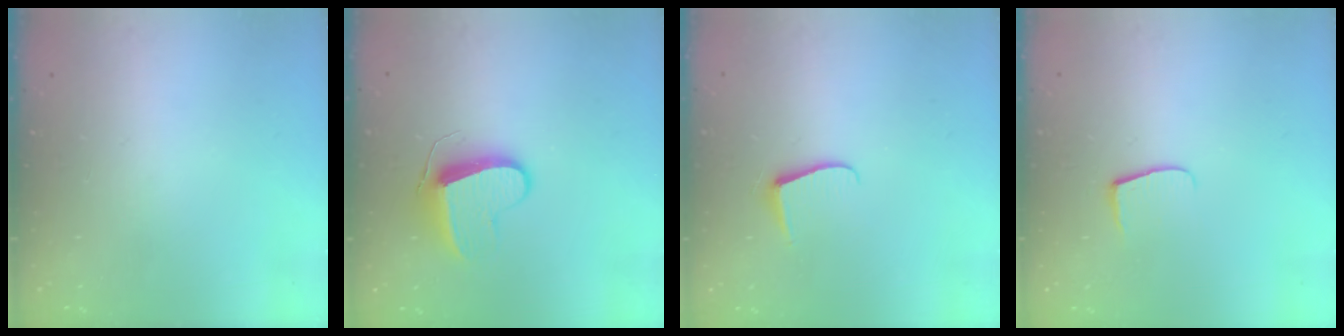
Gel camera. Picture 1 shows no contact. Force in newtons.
{"total": 9.1, "press": 9.1, "slide": 0.2}
{"total": 5.6, "press": 5.6, "slide": 0.7}
{"total": 5.2, "press": 5.2, "slide": 0.7}